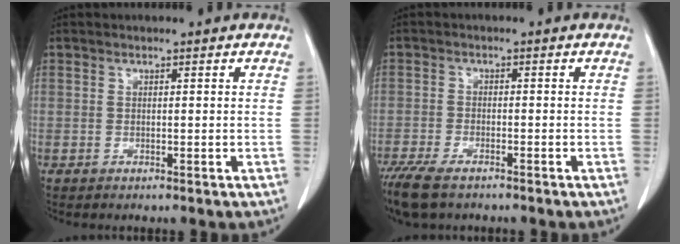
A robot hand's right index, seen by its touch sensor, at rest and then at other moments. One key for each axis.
{"total": 8.2, "fx": -6.3, "fy": 2.7, "fz": 4.6, "tx": -0.083, "ty": -0.017, "tz": -0.106}